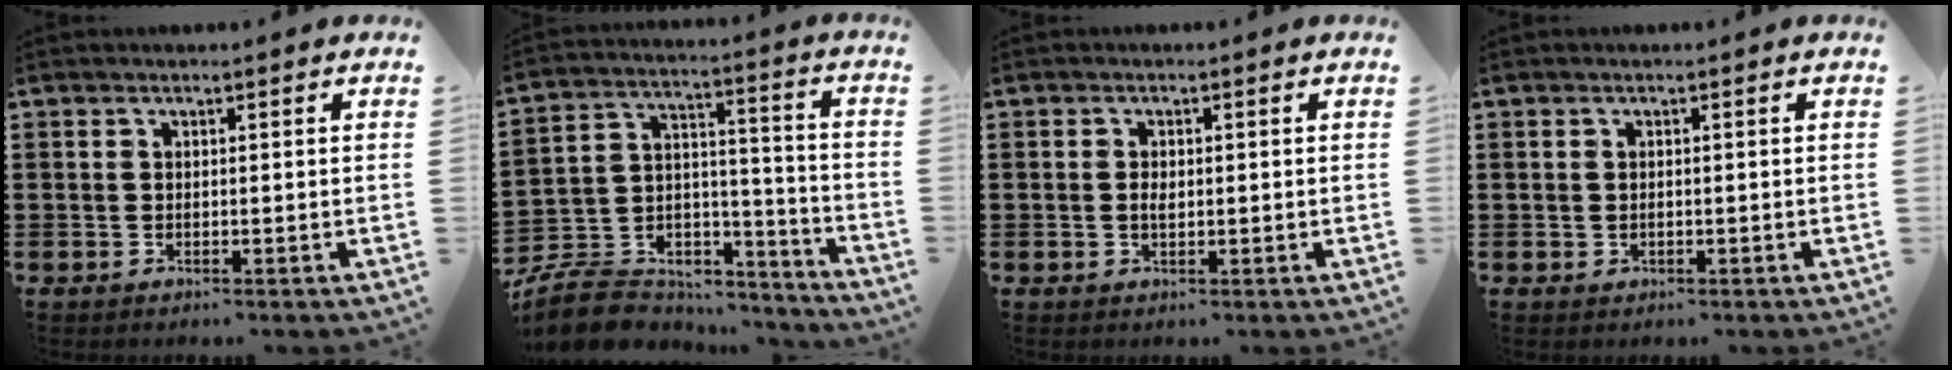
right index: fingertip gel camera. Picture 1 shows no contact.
{"total": 8.5, "force": [-7.0, 4.4, 2.1], "torque": [-0.053, 0.017, -0.134]}
{"total": 1.6, "force": [0.0, 0.8, 1.4], "torque": [-0.027, 0.004, -0.002]}
{"total": 0.6, "force": [0.2, 0.5, 0.2], "torque": [-0.005, 0.004, 0.003]}